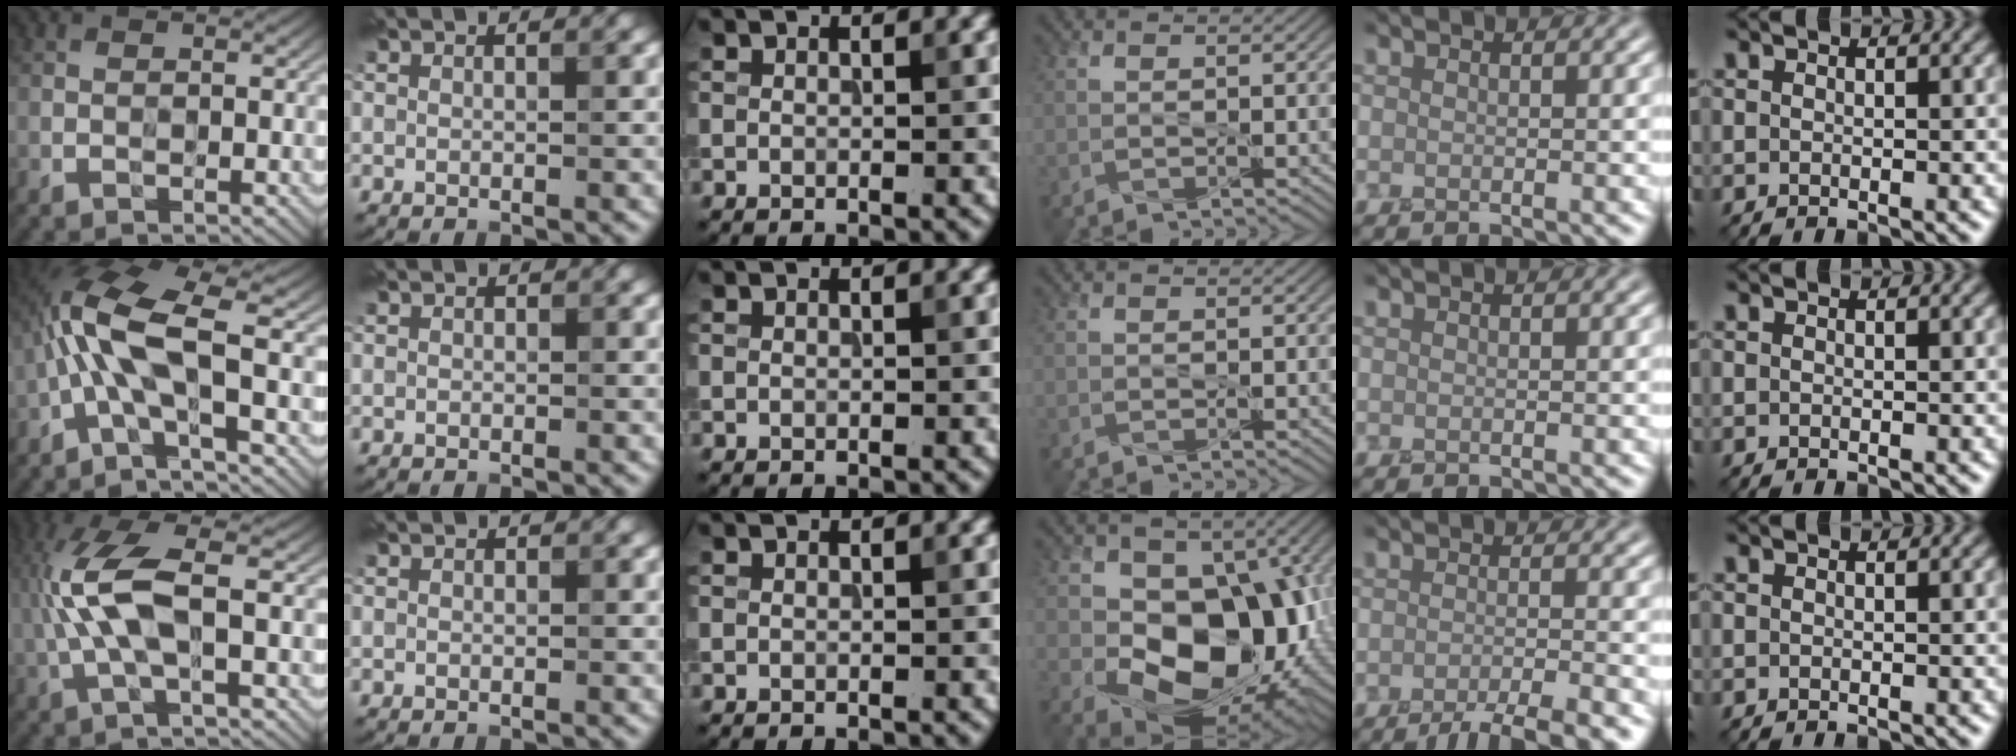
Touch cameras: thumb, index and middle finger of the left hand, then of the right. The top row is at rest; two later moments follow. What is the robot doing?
{"motion": "peel", "object": "tape"}